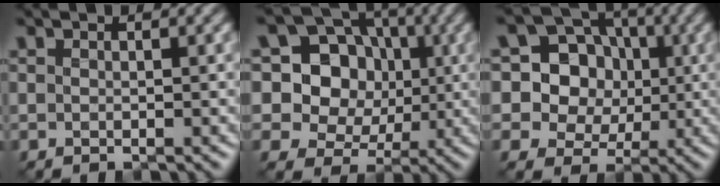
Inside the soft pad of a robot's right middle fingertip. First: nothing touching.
{"total": 11.0, "force": [1.6, 9.6, 5.2], "torque": [-0.112, 0.035, 0.006]}
{"total": 10.0, "force": [1.7, 9.0, 3.9], "torque": [-0.093, 0.033, 0.021]}